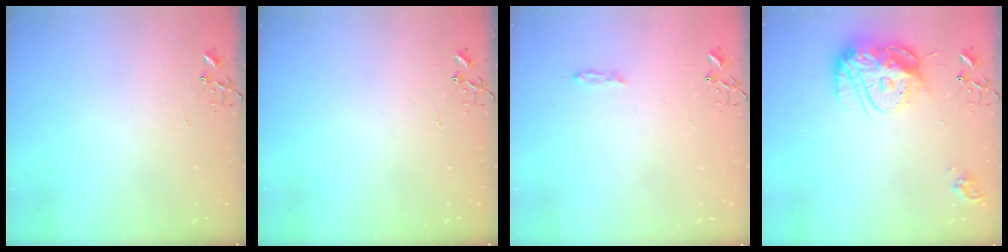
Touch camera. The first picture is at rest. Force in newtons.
{"total": 0.0}
{"total": 3.7, "press": 3.6, "slide": 0.4}
{"total": 19.1, "press": 19.1, "slide": 1.5}